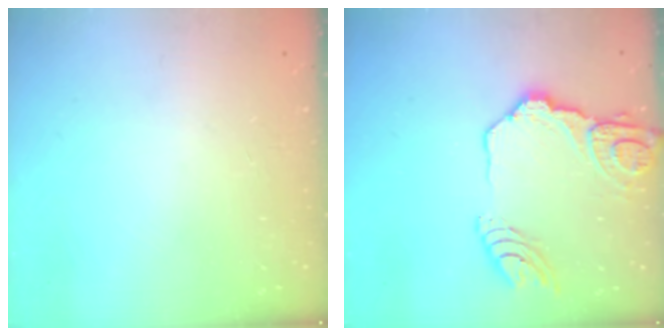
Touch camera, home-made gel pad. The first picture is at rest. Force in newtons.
{"total": 16.7, "press": 16.6, "slide": 1.9}